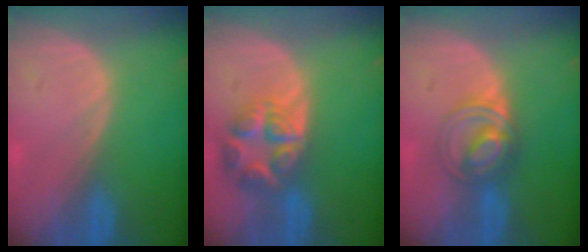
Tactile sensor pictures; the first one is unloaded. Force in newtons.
{"total": 7.7, "press": 6.7, "slide": 3.7}
{"total": 5.8, "press": 5.6, "slide": 1.6}